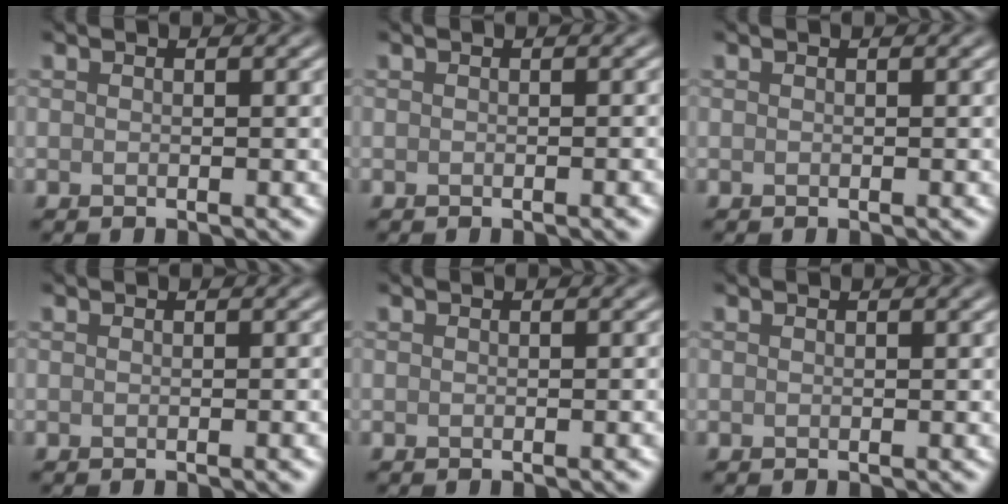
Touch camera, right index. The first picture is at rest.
{"total": 0.9, "force": [-0.3, 0.2, 0.8], "torque": [-0.005, 0.003, -0.006]}
{"total": 0.0}
{"total": 0.9, "force": [-0.3, 0.2, 0.9], "torque": [-0.006, 0.002, -0.004]}
{"total": 0.6, "force": [-0.3, 0.1, 0.5], "torque": [-0.004, 0.003, -0.004]}
{"total": 0.0}